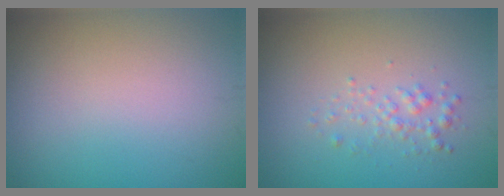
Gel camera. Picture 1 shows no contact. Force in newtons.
{"total": 1.5, "press": 1.5, "slide": 0.1}